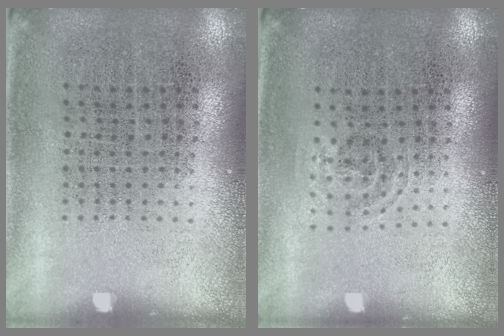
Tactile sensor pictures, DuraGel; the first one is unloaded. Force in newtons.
{"total": 0.9, "press": 0.6, "slide": 0.6}